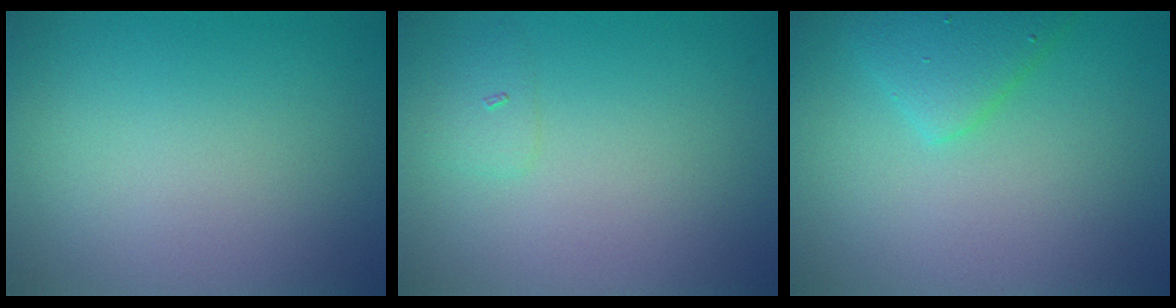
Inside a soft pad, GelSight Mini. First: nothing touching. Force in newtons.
{"total": 1.1, "press": 1.1, "slide": 0.0}
{"total": 3.0, "press": 3.0, "slide": 0.1}